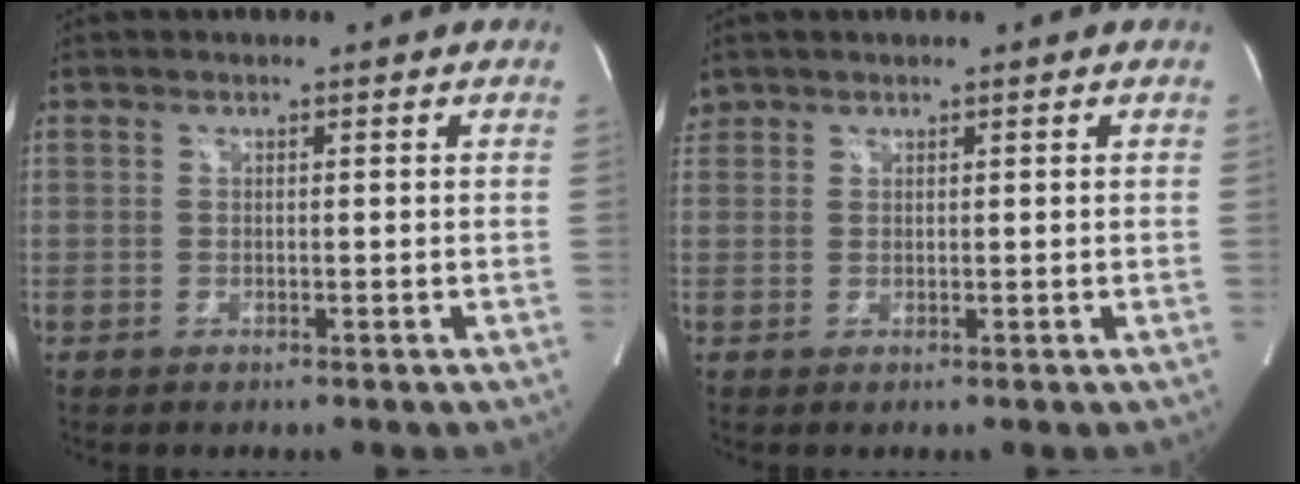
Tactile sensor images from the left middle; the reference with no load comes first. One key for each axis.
{"total": 1.6, "fx": 1.2, "fy": 1.0, "fz": 0.0, "tx": 0.000, "ty": 0.016, "tz": 0.024}